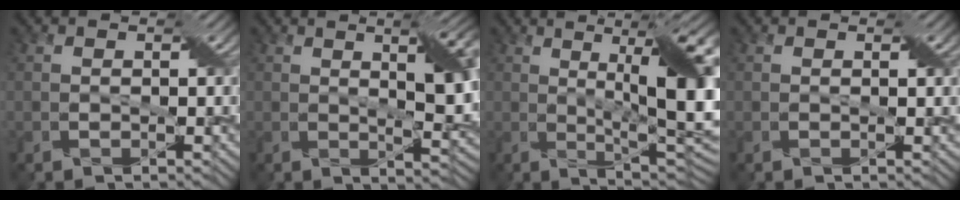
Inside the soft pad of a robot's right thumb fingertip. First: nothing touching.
{"total": 10.2, "force": [2.9, 3.3, 9.2], "torque": [-0.122, 0.012, 0.037]}
{"total": 15.7, "force": [2.4, 4.4, 14.9], "torque": [-0.197, 0.017, 0.039]}
{"total": 0.7, "force": [0.3, 0.0, 0.6], "torque": [-0.010, 0.000, 0.003]}